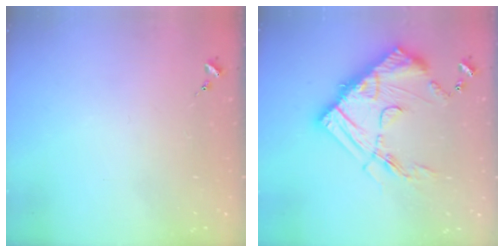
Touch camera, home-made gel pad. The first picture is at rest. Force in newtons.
{"total": 21.5, "press": 21.4, "slide": 1.6}